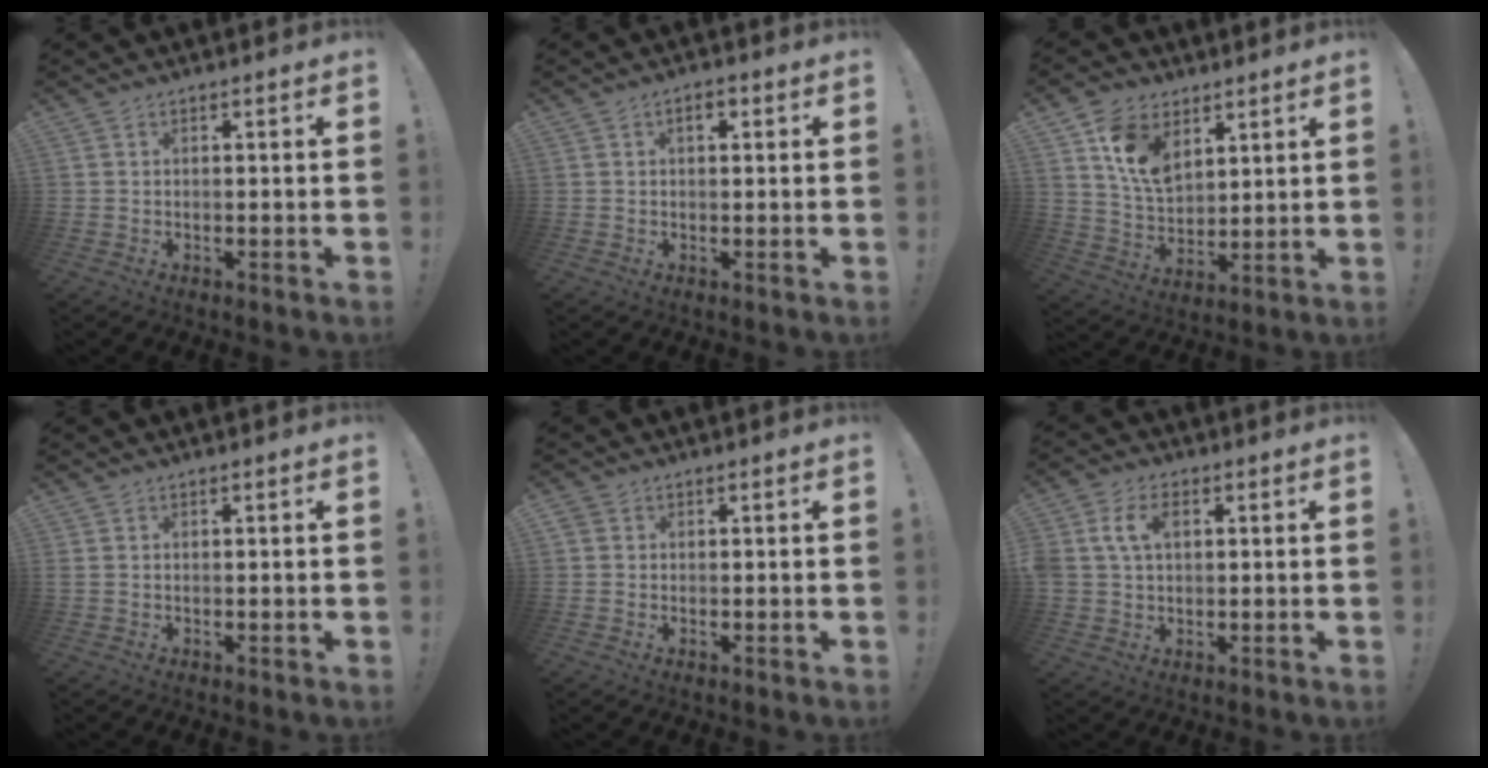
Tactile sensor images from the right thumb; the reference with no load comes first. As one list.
[{"total": 3.0, "force": [1.0, 1.5, 2.3], "torque": [-0.027, 0.000, 0.012]}, {"total": 12.3, "force": [6.5, 7.9, 6.8], "torque": [-0.118, -0.025, 0.129]}, {"total": 0.5, "force": [0.2, 0.2, 0.4], "torque": [-0.014, 0.003, 0.006]}, {"total": 1.3, "force": [0.3, 1.2, 0.4], "torque": [-0.006, 0.003, 0.005]}, {"total": 8.3, "force": [2.3, 5.8, 5.5], "torque": [-0.111, 0.009, 0.042]}]